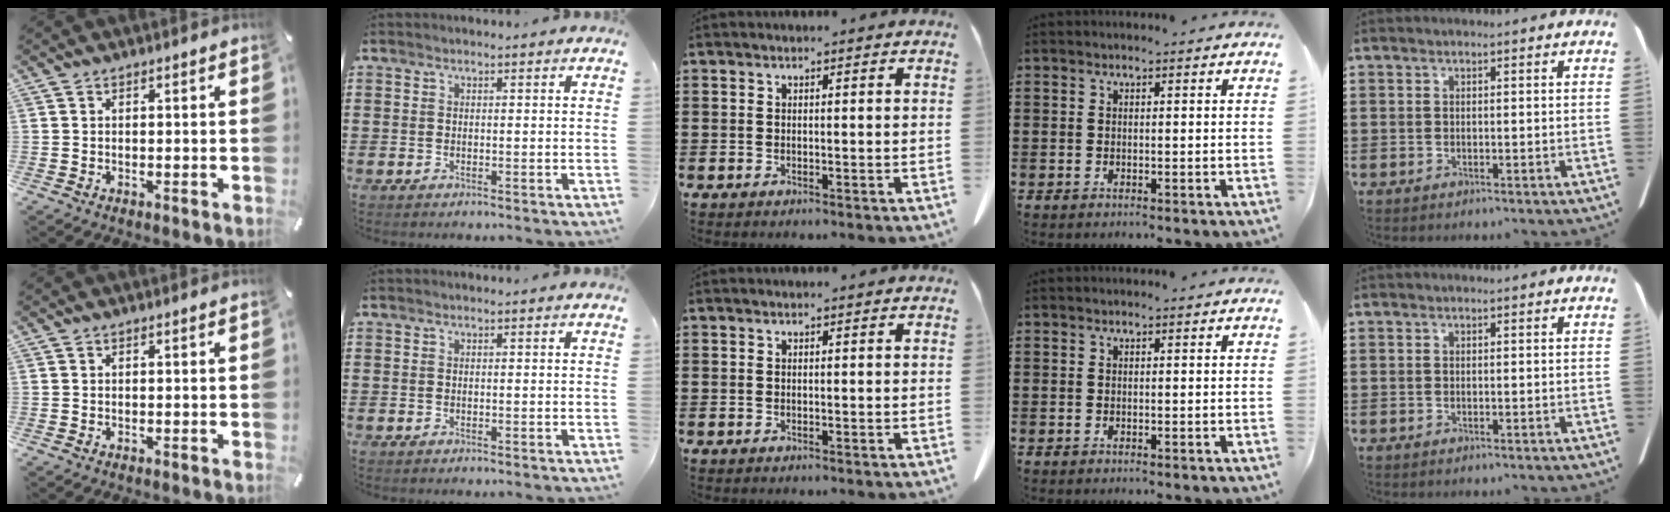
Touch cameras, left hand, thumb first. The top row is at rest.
{}